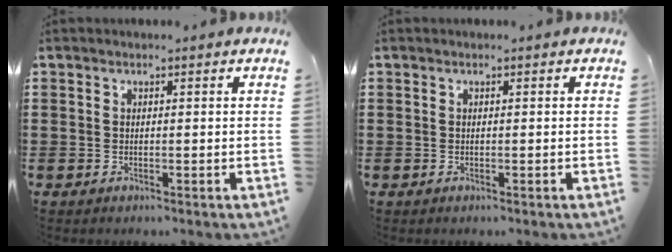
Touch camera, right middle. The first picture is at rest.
{"total": 0.0}